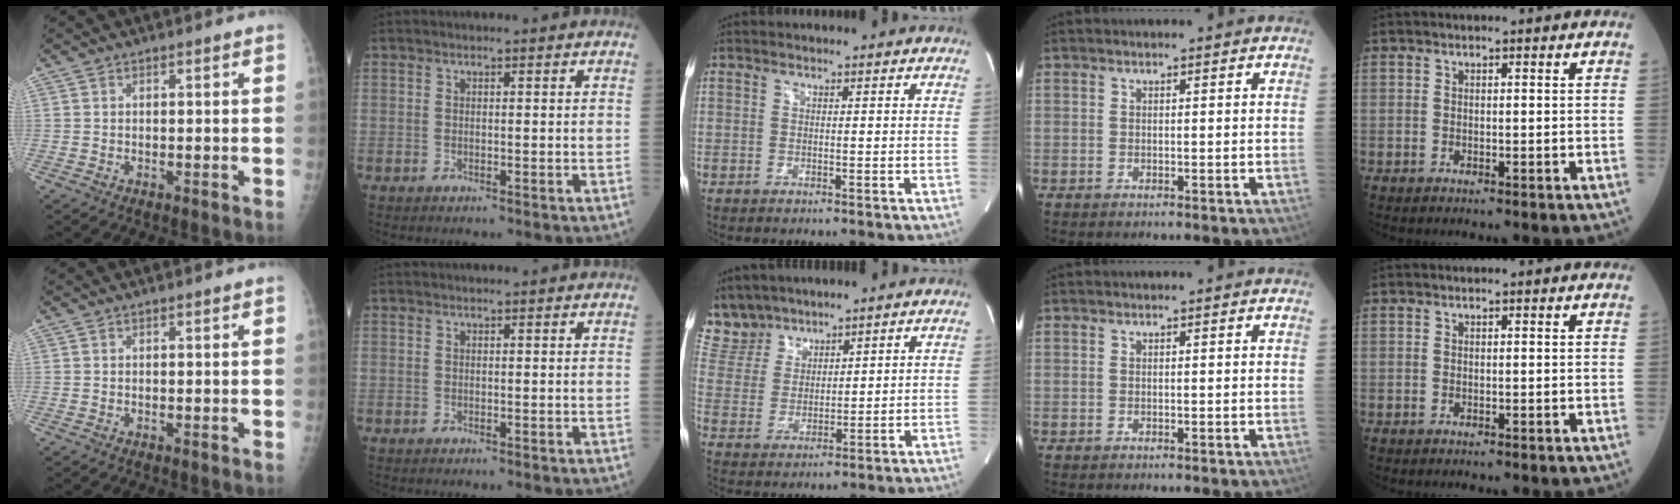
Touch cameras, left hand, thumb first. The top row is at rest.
{"middle": {"total": 8.2, "force": [7.4, 3.4, 0.5], "torque": [-0.020, 0.015, 0.165]}}